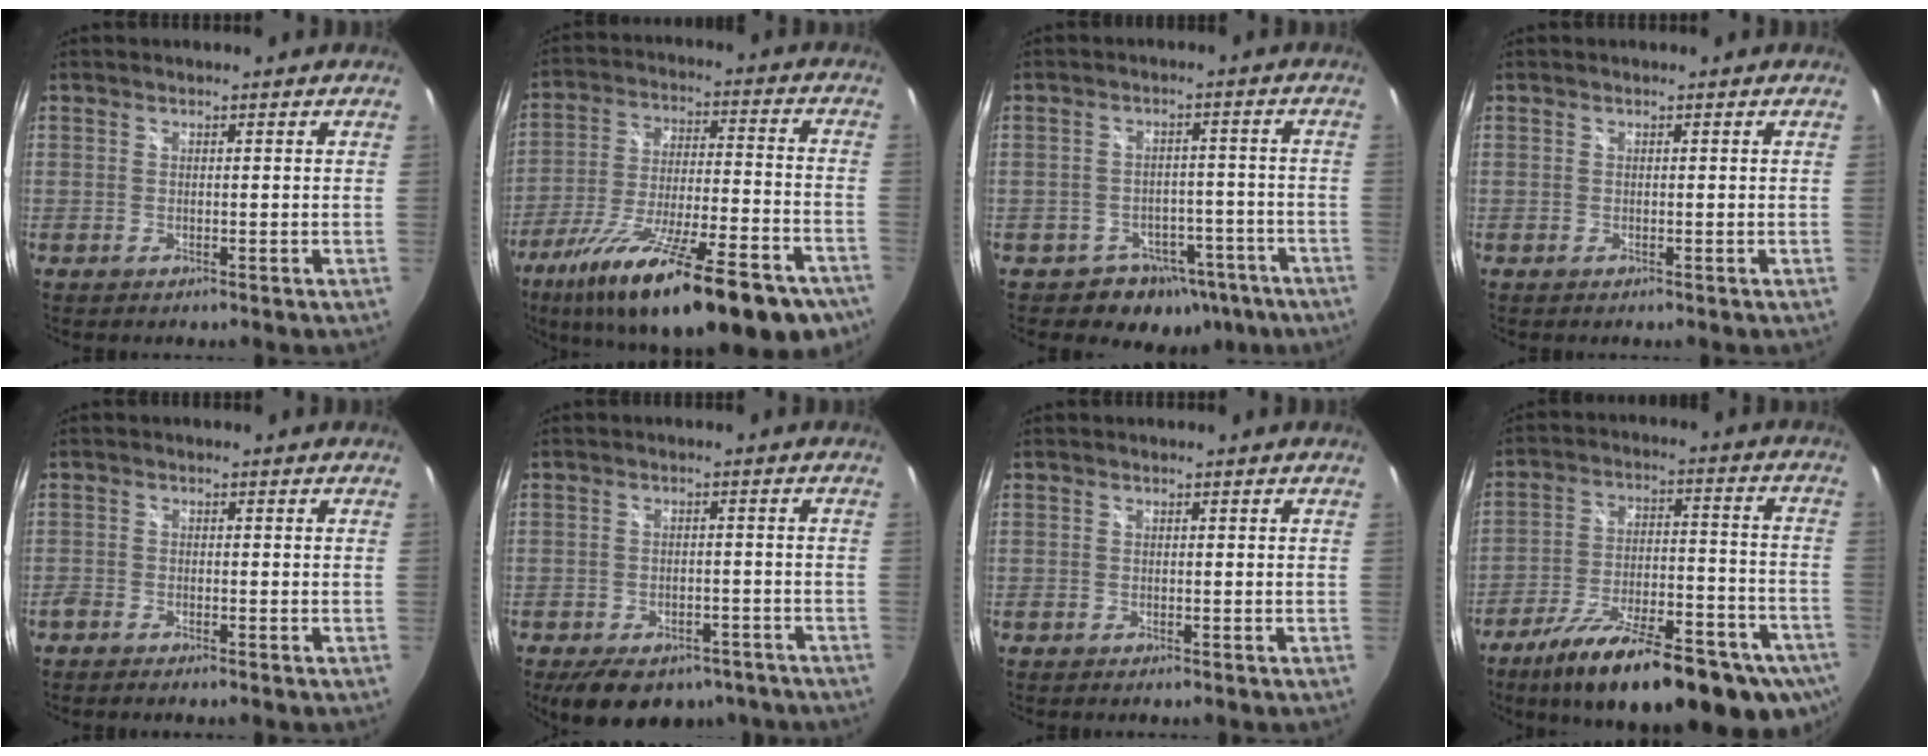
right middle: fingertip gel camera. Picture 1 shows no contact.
{"total": 29.6, "force": [-20.5, 7.6, 19.9], "torque": [-0.330, -0.062, -0.298]}
{"total": 10.0, "force": [-6.6, 7.2, 2.4], "torque": [-0.037, 0.029, -0.064]}
{"total": 0.0}
{"total": 2.2, "force": [-2.0, 0.5, 0.9], "torque": [-0.029, -0.008, -0.039]}
{"total": 13.6, "force": [-9.8, 7.0, 6.4], "torque": [-0.129, 0.000, -0.122]}
{"total": 0.6, "force": [-0.5, 0.1, 0.2], "torque": [-0.004, -0.003, -0.011]}
{"total": 27.3, "force": [-18.5, 8.2, 18.3], "torque": [-0.285, -0.046, -0.260]}